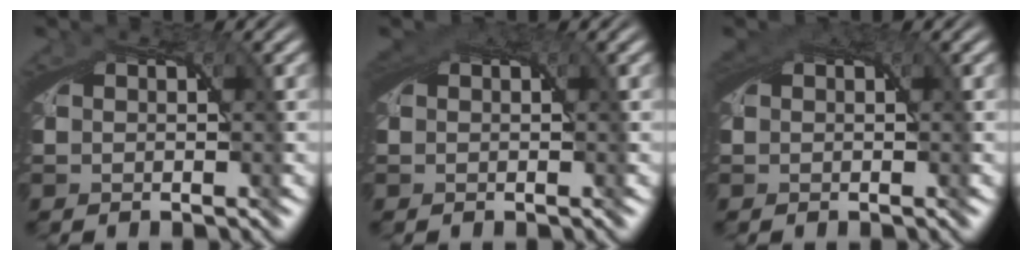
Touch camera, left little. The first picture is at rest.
{"total": 1.2, "force": [0.5, 0.9, 0.8], "torque": [-0.016, -0.003, 0.007]}
{"total": 1.2, "force": [0.4, 0.9, 0.7], "torque": [-0.015, -0.003, 0.007]}